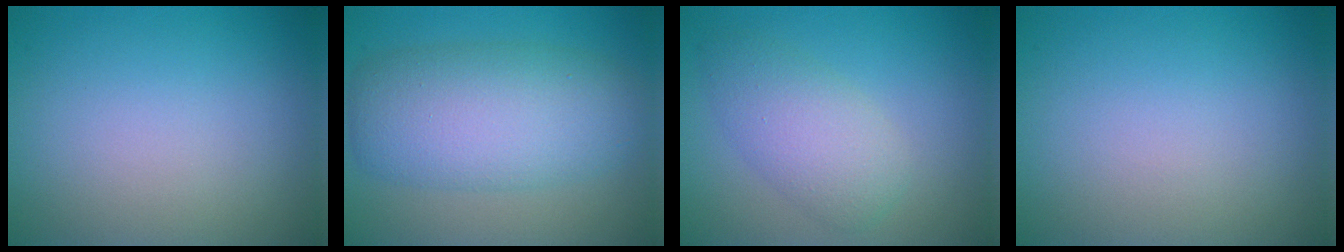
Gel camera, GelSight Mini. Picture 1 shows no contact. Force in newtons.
{"total": 7.9, "press": 7.9, "slide": 0.4}
{"total": 4.0, "press": 4.0, "slide": 0.0}
{"total": 0.0}